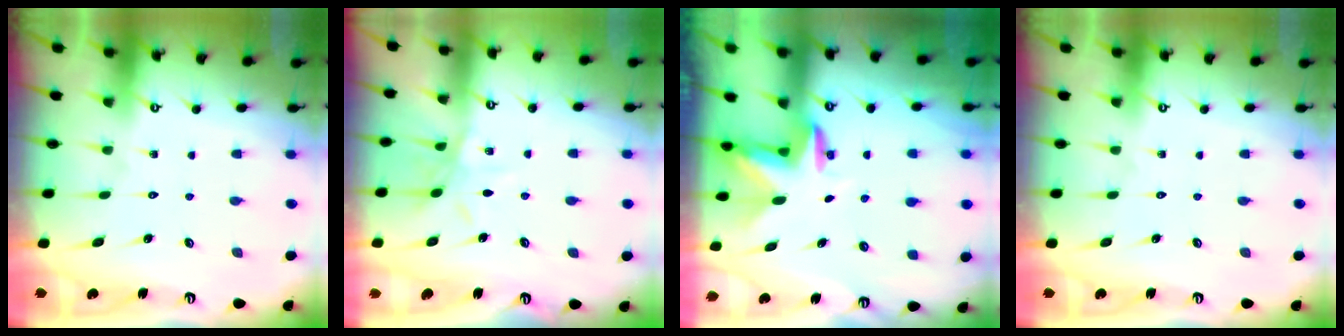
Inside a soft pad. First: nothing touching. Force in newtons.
{"total": 7.1, "press": 7.1, "slide": 0.6}
{"total": 2.9, "press": 2.9, "slide": 0.1}
{"total": 0.0}